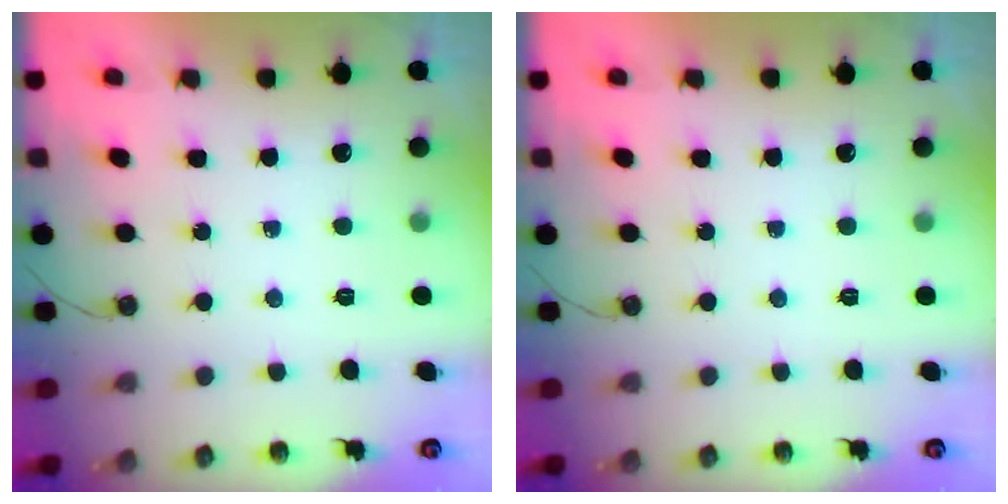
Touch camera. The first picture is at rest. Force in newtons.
{"total": 0.0}